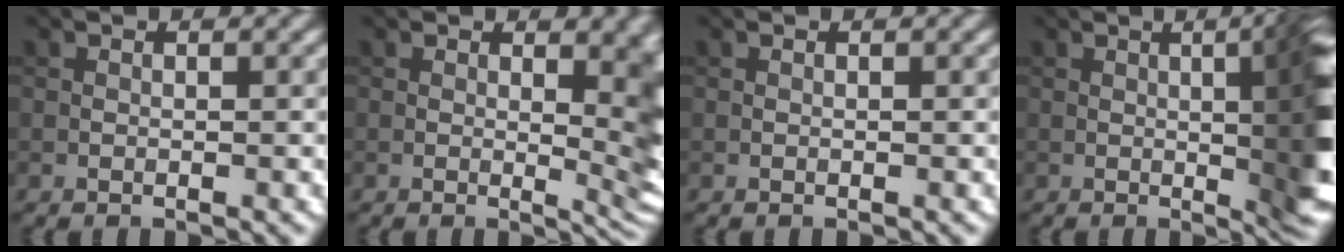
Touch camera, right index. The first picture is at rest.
{"total": 6.4, "force": [0.9, 2.6, 5.8], "torque": [-0.054, -0.008, 0.015]}
{"total": 0.0}
{"total": 10.0, "force": [0.5, 3.2, 9.5], "torque": [-0.088, 0.013, 0.003]}